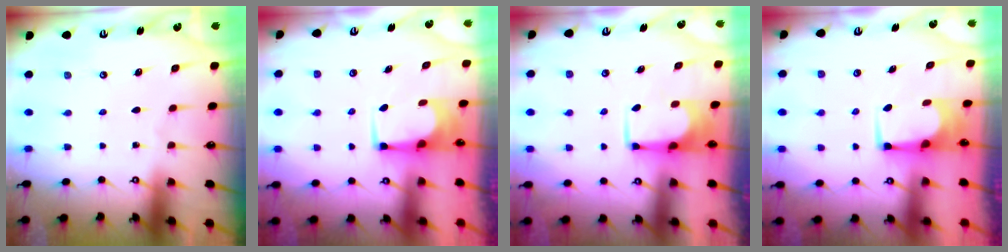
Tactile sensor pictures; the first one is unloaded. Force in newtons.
{"total": 2.2, "press": 2.2, "slide": 0.1}
{"total": 1.3, "press": 1.3, "slide": 0.1}
{"total": 2.2, "press": 2.2, "slide": 0.2}